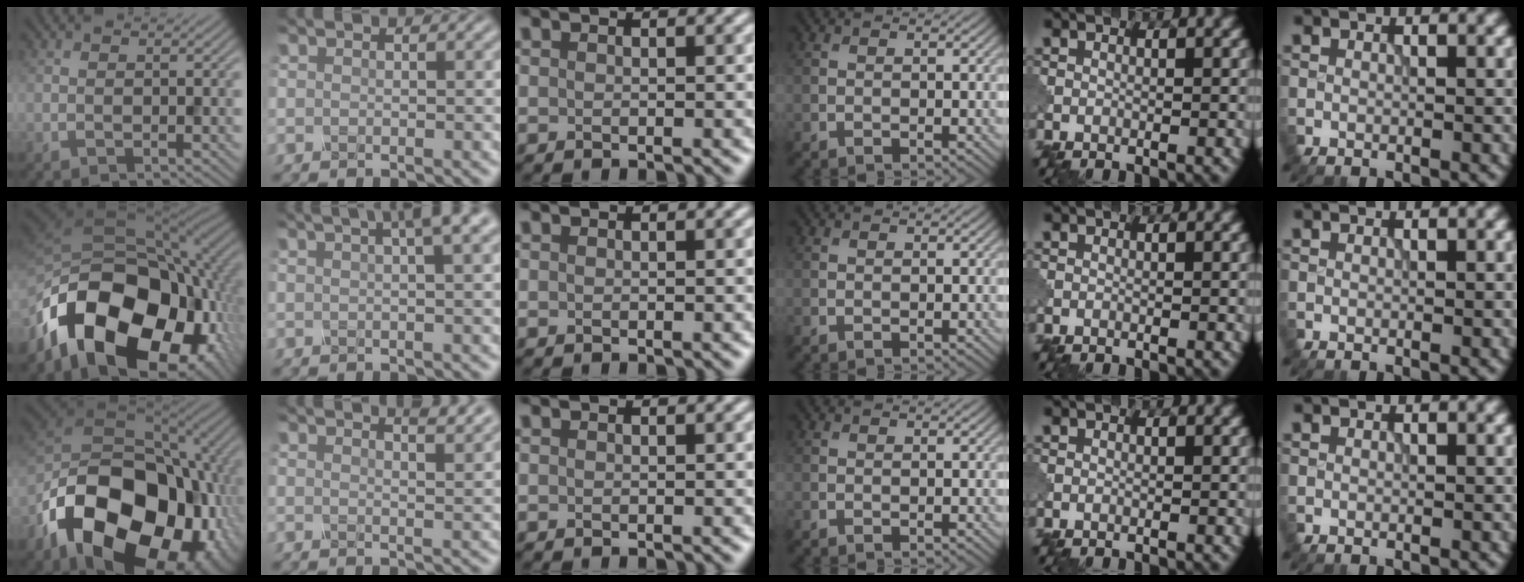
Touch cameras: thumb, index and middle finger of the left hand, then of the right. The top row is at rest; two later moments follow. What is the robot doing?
{"motion": "shake", "object": "sieve"}